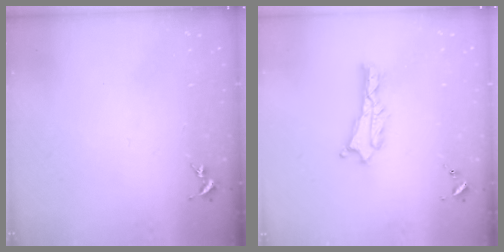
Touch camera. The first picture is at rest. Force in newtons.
{"total": 1.8, "press": 1.7, "slide": 0.2}